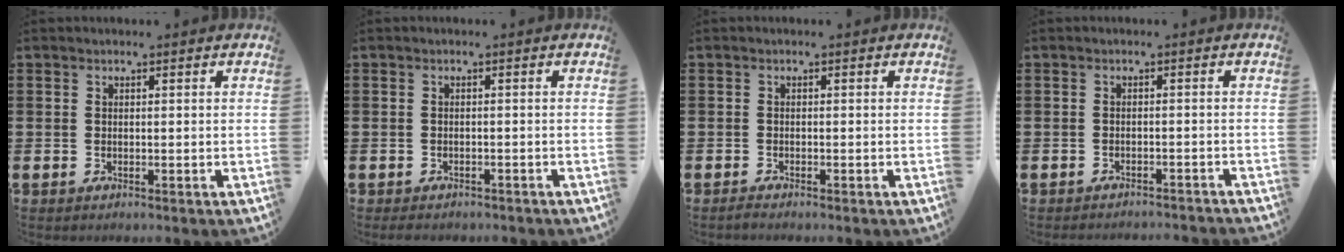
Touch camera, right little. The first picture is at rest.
{"total": 0.8, "force": [-0.8, 0.1, 0.1], "torque": [-0.005, -0.001, -0.016]}
{"total": 0.6, "force": [-0.5, 0.0, 0.3], "torque": [-0.007, -0.002, -0.009]}
{"total": 1.3, "force": [-1.3, -0.2, -0.1], "torque": [0.000, 0.003, -0.027]}